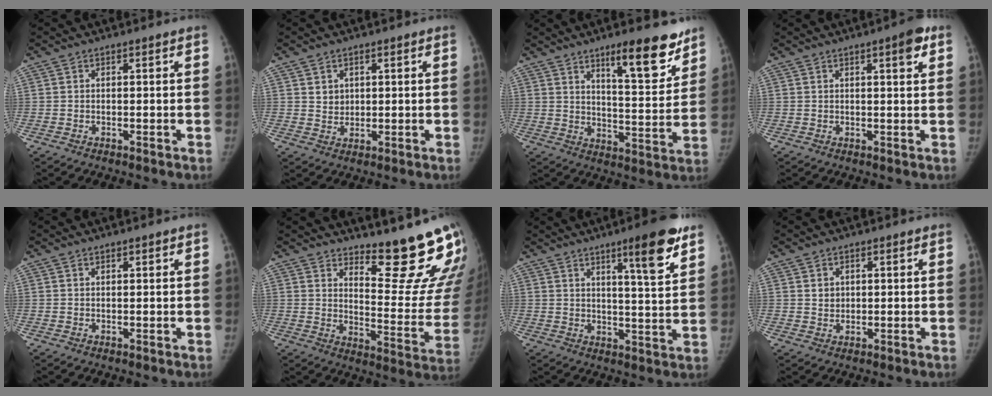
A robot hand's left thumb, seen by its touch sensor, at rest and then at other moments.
{"total": 2.9, "force": [1.2, 2.5, 0.8], "torque": [0.000, -0.011, 0.027]}
{"total": 14.2, "force": [9.7, 4.1, 9.6], "torque": [-0.097, -0.069, 0.147]}
{"total": 4.1, "force": [2.0, 1.0, 3.4], "torque": [-0.041, -0.005, 0.023]}
{"total": 0.7, "force": [0.6, 0.2, 0.4], "torque": [-0.004, -0.002, 0.008]}
{"total": 19.0, "force": [15.6, 3.9, 10.3], "torque": [-0.099, -0.171, 0.203]}
{"total": 11.3, "force": [6.9, 1.6, 8.8], "torque": [-0.111, -0.039, 0.097]}
{"total": 2.3, "force": [0.8, 2.0, 0.8], "torque": [-0.003, -0.006, 0.017]}